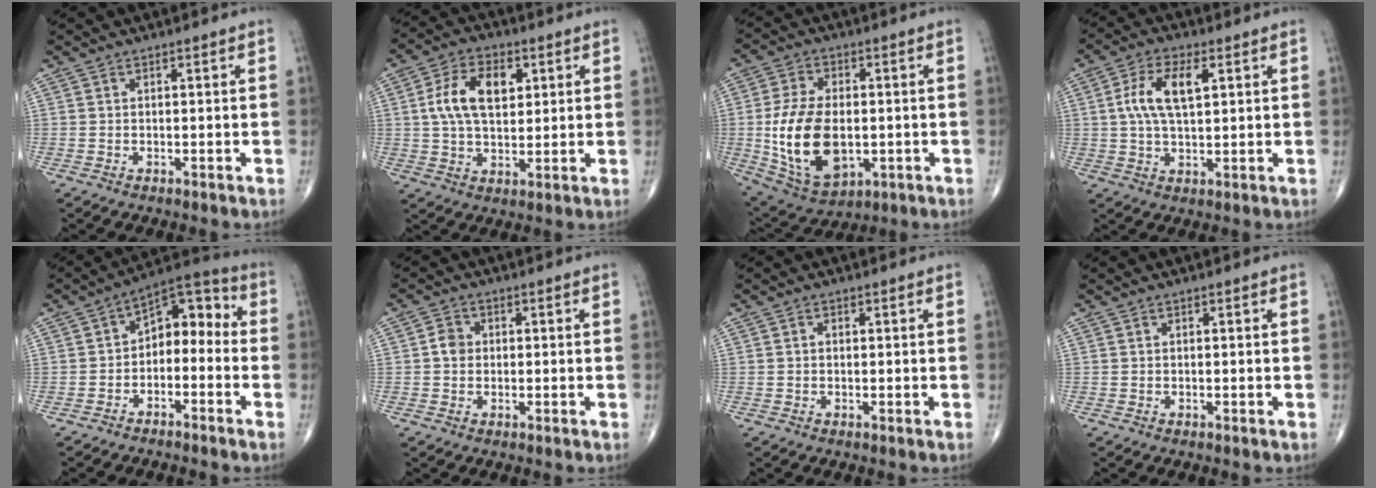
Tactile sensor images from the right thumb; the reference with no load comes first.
{"total": 11.2, "force": [2.7, 6.6, 8.7], "torque": [-0.142, 0.001, 0.046]}
{"total": 16.9, "force": [-1.7, 10.0, 13.5], "torque": [-0.244, -0.005, -0.013]}
{"total": 9.0, "force": [2.2, 4.1, 7.7], "torque": [-0.152, 0.005, 0.039]}
{"total": 9.7, "force": [-1.9, 6.3, 7.1], "torque": [-0.070, 0.056, -0.046]}
{"total": 2.9, "force": [0.1, 2.5, 1.4], "torque": [-0.015, 0.006, -0.006]}
{"total": 0.5, "force": [0.0, 0.4, 0.3], "torque": [-0.004, 0.000, 0.000]}
{"total": 0.0}